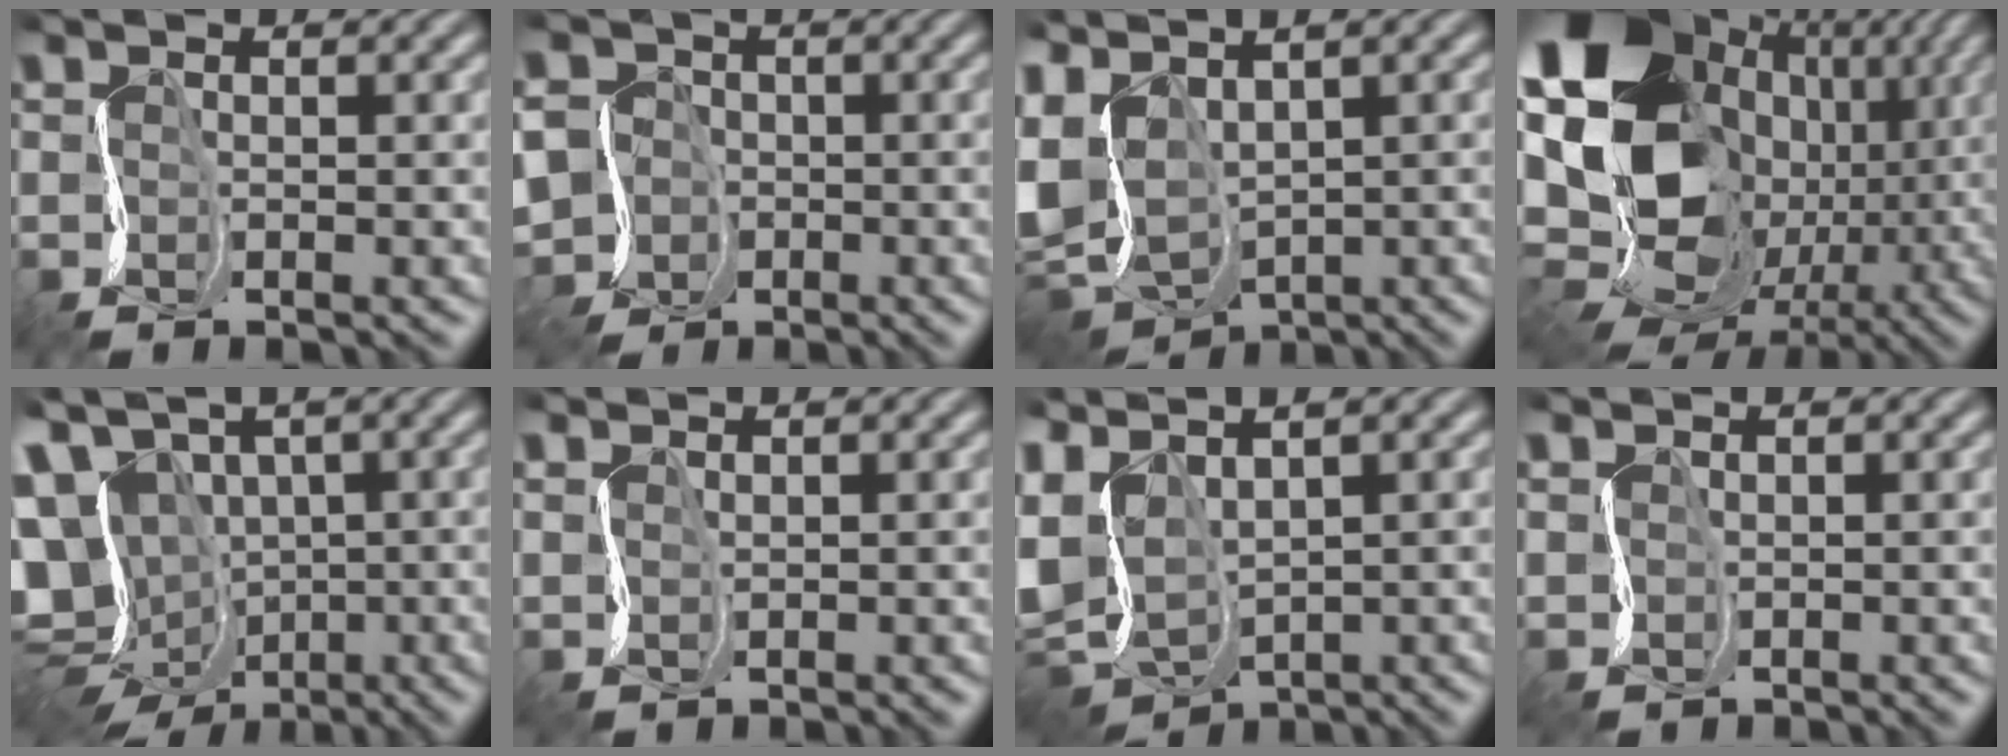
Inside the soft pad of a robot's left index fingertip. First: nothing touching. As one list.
[{"total": 9.8, "force": [-4.1, 8.6, 2.4], "torque": [-0.069, -0.014, -0.104]}, {"total": 9.1, "force": [0.0, 6.2, 6.7], "torque": [-0.168, -0.009, 0.028]}, {"total": 20.4, "force": [-0.4, 17.0, 11.3], "torque": [-0.195, -0.005, -0.028]}, {"total": 15.0, "force": [-1.9, 12.4, 8.3], "torque": [-0.170, -0.027, -0.016]}, {"total": 0.6, "force": [0.4, 0.5, 0.1], "torque": [0.001, 0.002, 0.022]}, {"total": 7.8, "force": [-0.2, 5.2, 5.8], "torque": [-0.147, -0.004, 0.025]}, {"total": 0.7, "force": [0.4, 0.4, -0.3], "torque": [0.008, 0.003, 0.017]}]